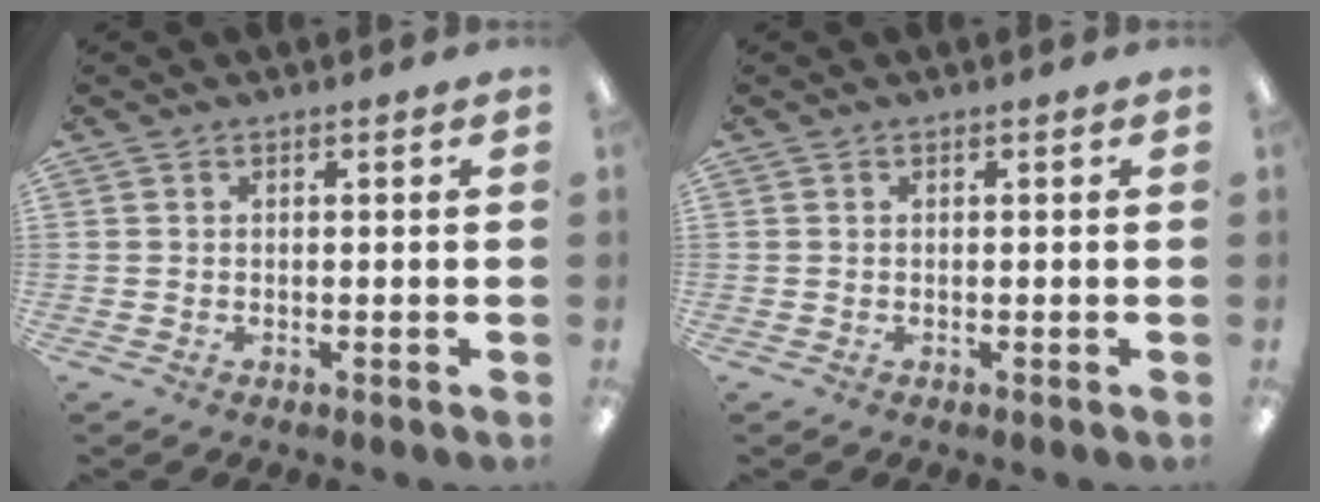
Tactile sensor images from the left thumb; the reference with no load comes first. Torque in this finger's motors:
{"motor_torque": [0.00, 0.00, 0.00, 0.00, 0.00]}